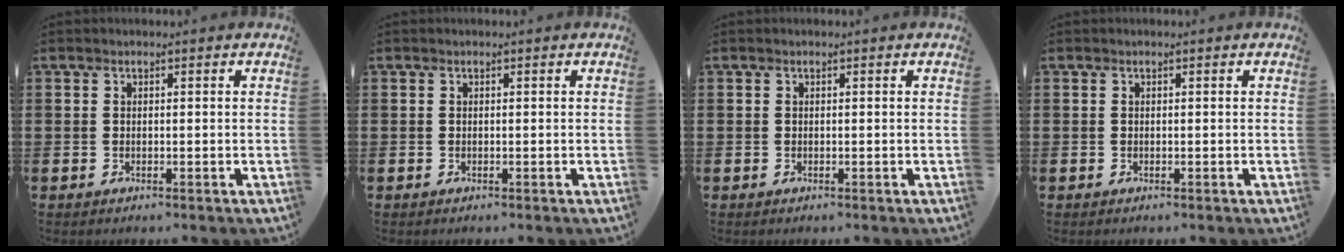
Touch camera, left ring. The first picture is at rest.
{"total": 0.0}
{"total": 0.0}
{"total": 0.0}